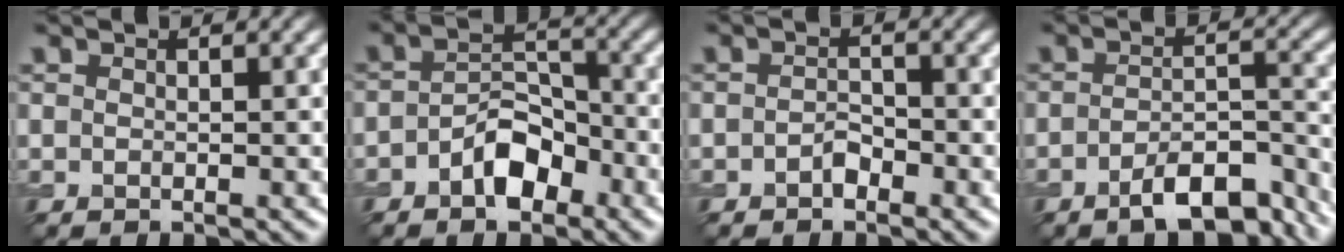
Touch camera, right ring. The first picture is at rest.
{"total": 4.1, "force": [-2.2, 2.3, 2.6], "torque": [-0.039, 0.011, -0.039]}
{"total": 1.3, "force": [-0.8, 0.7, 0.7], "torque": [-0.013, 0.004, -0.016]}
{"total": 6.9, "force": [-4.7, 2.3, 4.5], "torque": [-0.066, 0.003, -0.075]}